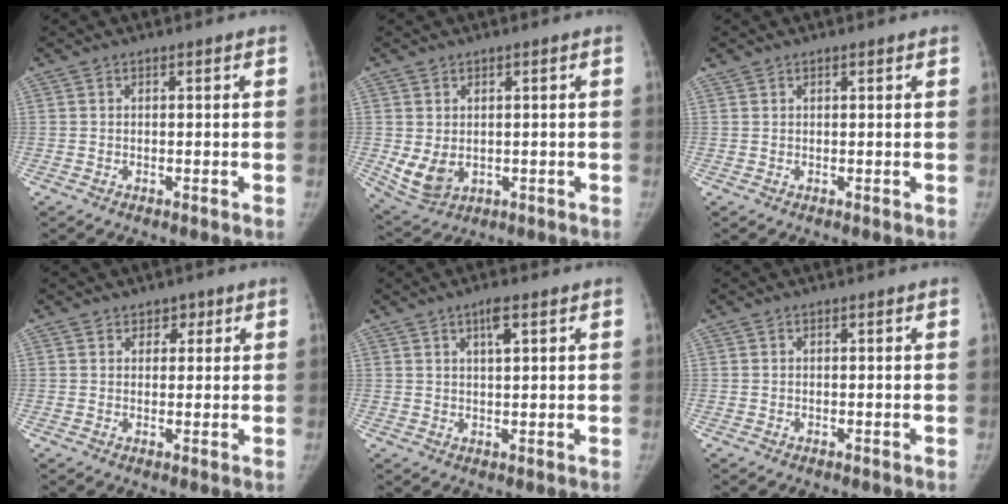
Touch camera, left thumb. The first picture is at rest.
{"total": 5.8, "force": [-0.3, 4.4, 3.9], "torque": [-0.064, -0.013, 0.015]}
{"total": 0.9, "force": [0.8, 0.4, 0.1], "torque": [0.001, -0.002, 0.013]}
{"total": 2.3, "force": [1.3, 1.9, 0.6], "torque": [0.020, -0.005, 0.013]}
{"total": 3.3, "force": [1.7, 1.0, 2.7], "torque": [-0.040, -0.004, 0.030]}
{"total": 0.0}